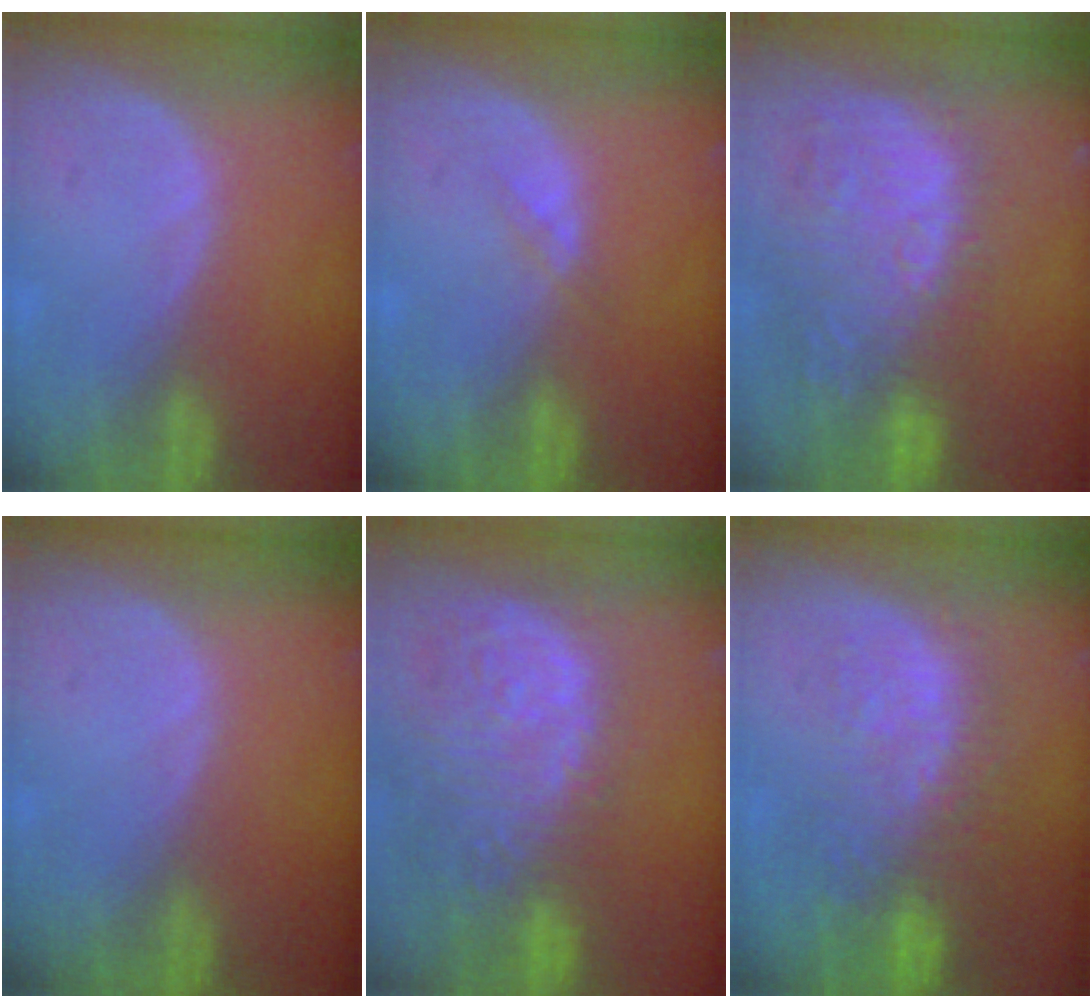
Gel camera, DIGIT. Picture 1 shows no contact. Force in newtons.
{"total": 1.0, "press": 1.0, "slide": 0.2}
{"total": 12.4, "press": 11.5, "slide": 4.7}
{"total": 0.0}
{"total": 14.9, "press": 12.3, "slide": 8.3}
{"total": 11.0, "press": 9.5, "slide": 5.4}